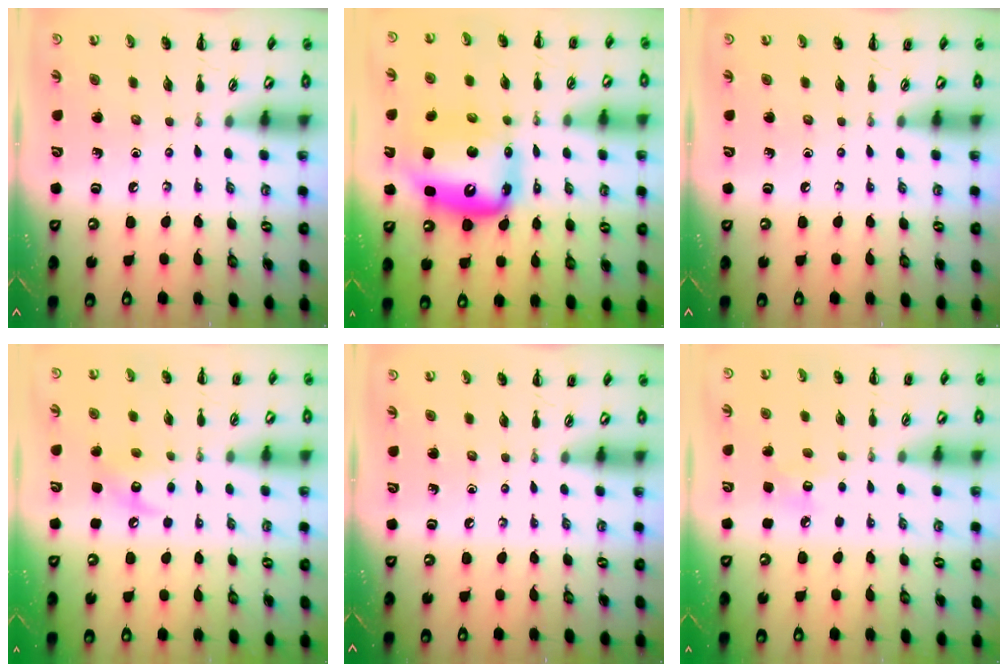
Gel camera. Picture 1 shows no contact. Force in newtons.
{"total": 14.2, "press": 13.7, "slide": 3.9}
{"total": 0.0}
{"total": 8.7, "press": 8.7, "slide": 0.7}
{"total": 0.0}
{"total": 6.2, "press": 5.9, "slide": 1.7}